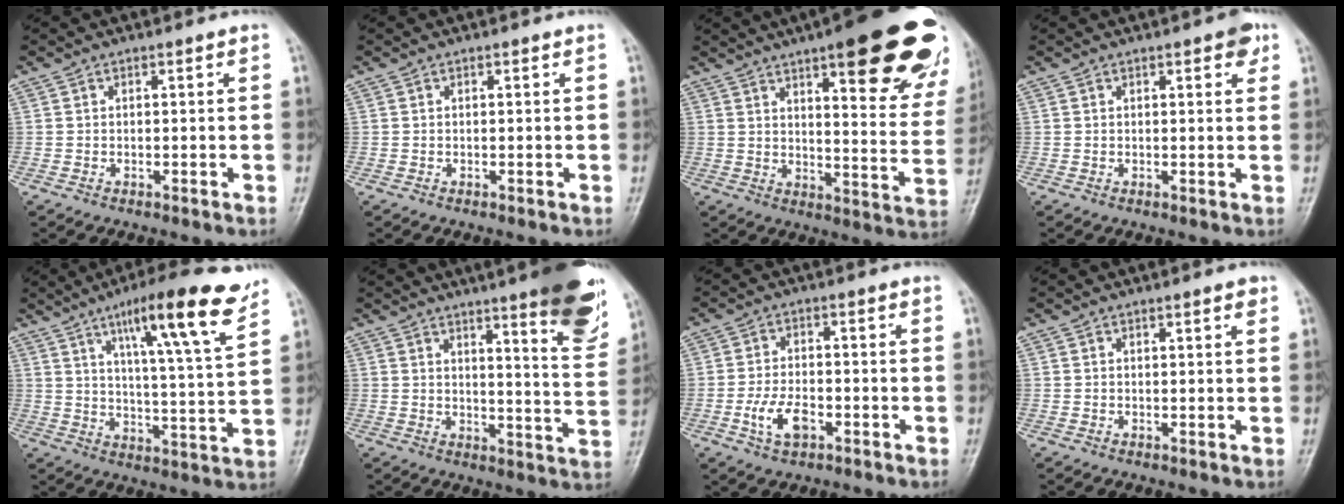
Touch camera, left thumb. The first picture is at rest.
{"total": 0.0}
{"total": 27.7, "force": [16.2, 7.5, 21.2], "torque": [-0.217, -0.051, 0.207]}
{"total": 3.2, "force": [1.7, 1.1, 2.5], "torque": [-0.022, -0.003, 0.016]}
{"total": 18.1, "force": [11.0, 2.2, 14.2], "torque": [-0.202, -0.052, 0.171]}
{"total": 16.0, "force": [9.9, 2.4, 12.4], "torque": [-0.137, -0.061, 0.127]}
{"total": 6.0, "force": [-2.4, 3.2, 4.4], "torque": [-0.086, 0.012, -0.046]}
{"total": 1.4, "force": [0.8, 0.2, 1.1], "torque": [-0.016, -0.002, 0.011]}